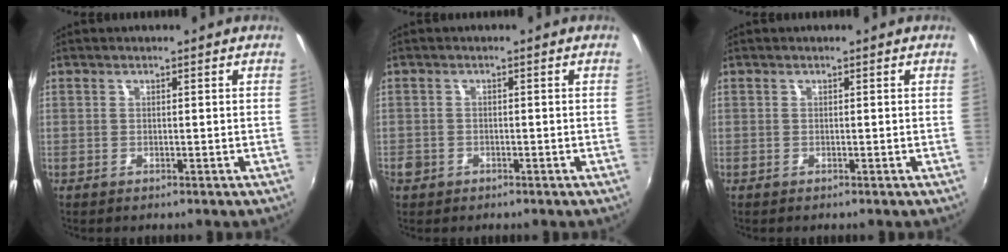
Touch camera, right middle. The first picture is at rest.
{"total": 2.3, "force": [-1.3, 1.9, 0.6], "torque": [-0.017, -0.002, -0.024]}
{"total": 0.0}